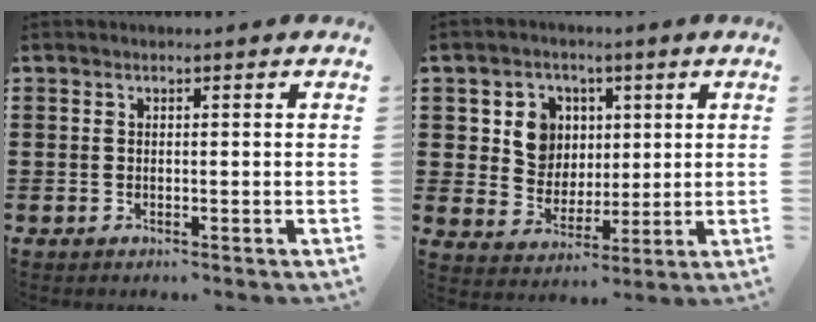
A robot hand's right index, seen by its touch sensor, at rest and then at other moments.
{"total": 7.5, "force": [2.2, 6.8, 2.4], "torque": [-0.066, 0.015, 0.038]}